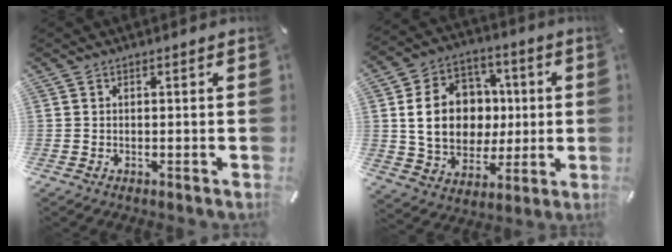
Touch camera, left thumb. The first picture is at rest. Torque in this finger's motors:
{"motor_torque": [2.09, 2.19, 1.61, -0.57, 0.49]}